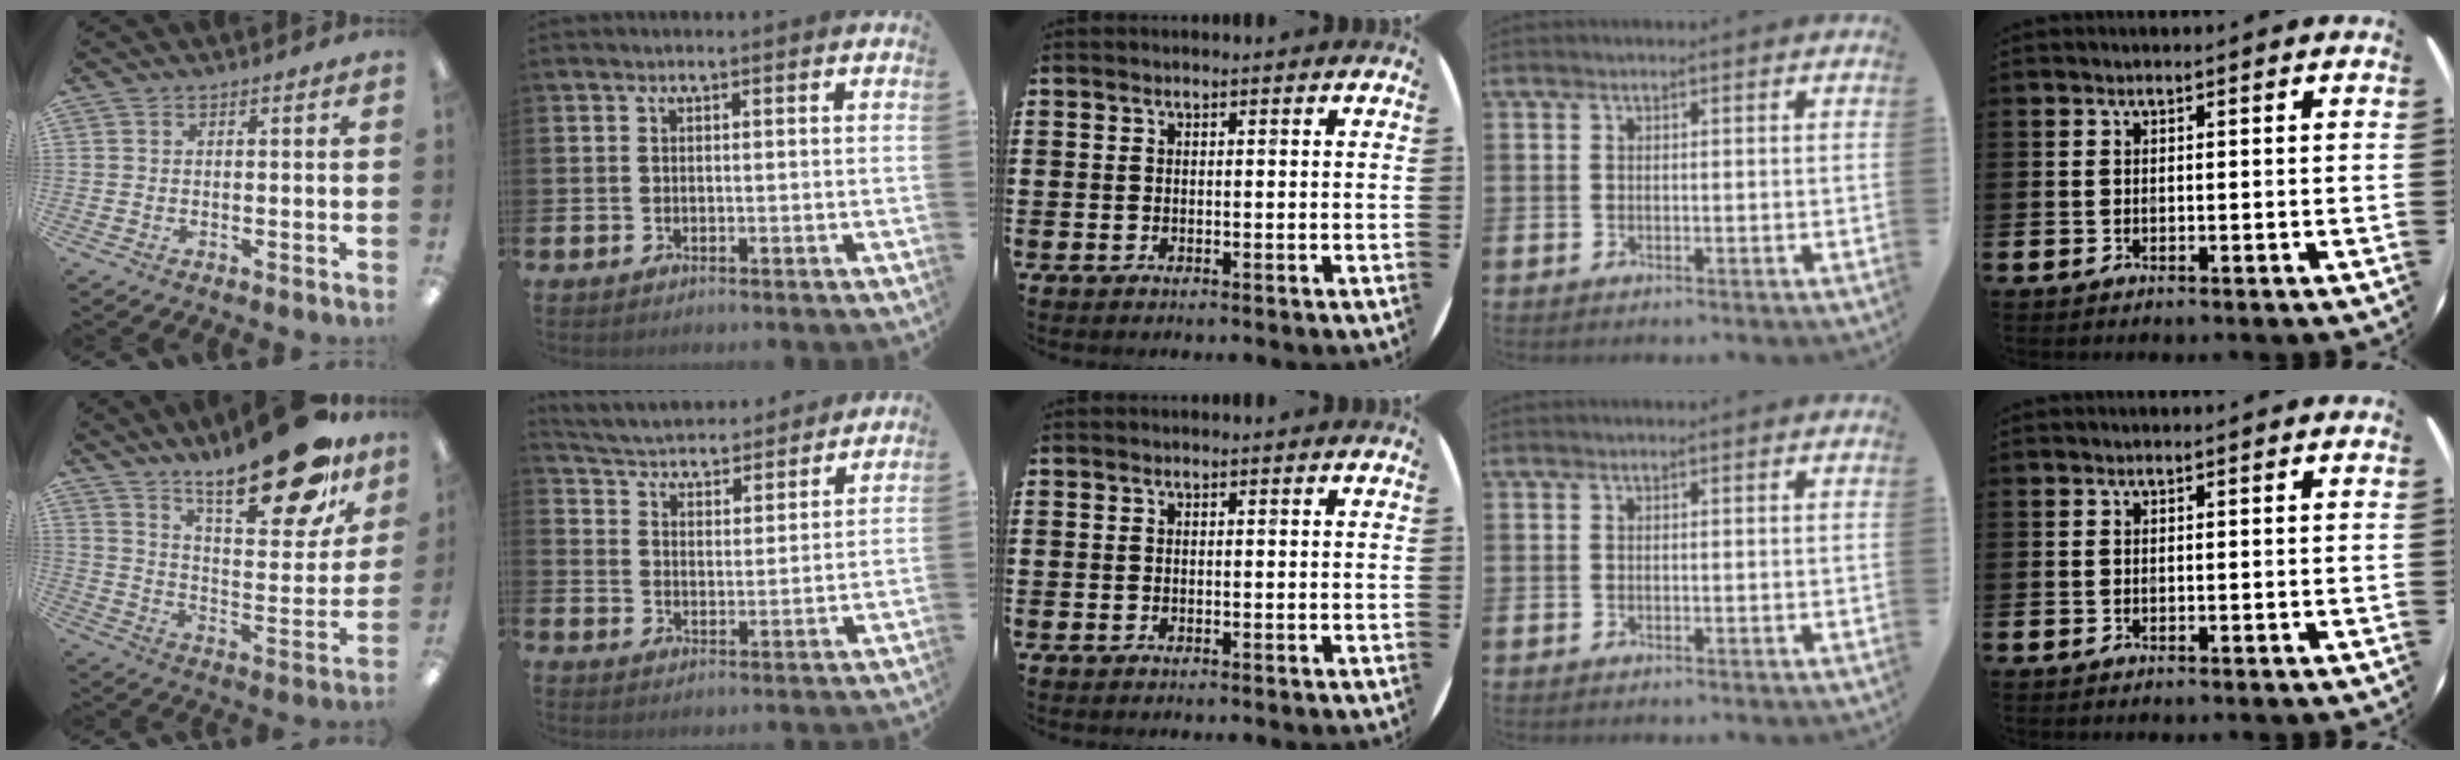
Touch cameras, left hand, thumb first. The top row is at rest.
{"thumb": {"total": 24.5, "force": [17.7, 7.9, 15.0], "torque": [-0.209, -0.118, 0.287]}, "index": {"total": 4.3, "force": [4.2, 1.0, 0.2], "torque": [-0.032, -0.042, 0.065]}}